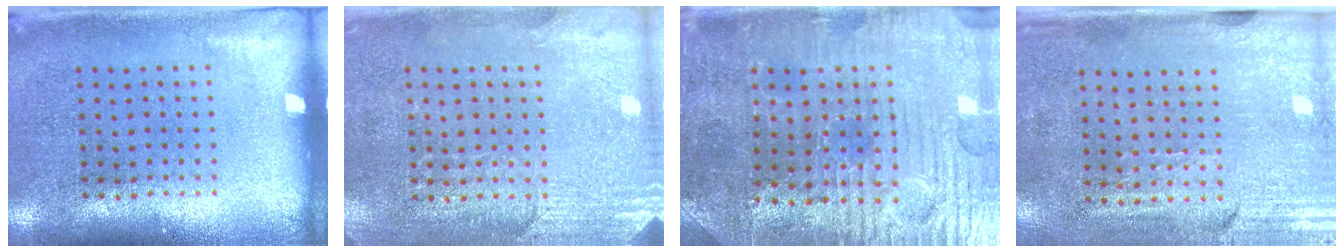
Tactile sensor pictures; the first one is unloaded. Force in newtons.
{"total": 2.7, "press": 2.5, "slide": 0.9}
{"total": 3.7, "press": 3.7, "slide": 0.5}
{"total": 3.1, "press": 2.6, "slide": 1.6}